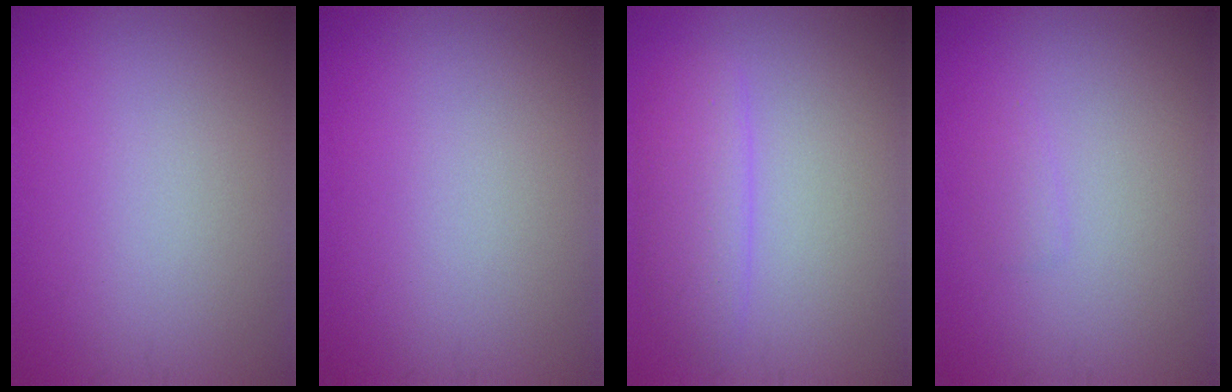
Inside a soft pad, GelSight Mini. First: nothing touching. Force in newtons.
{"total": 0.0}
{"total": 2.9, "press": 2.9, "slide": 0.2}
{"total": 0.7, "press": 0.7, "slide": 0.1}